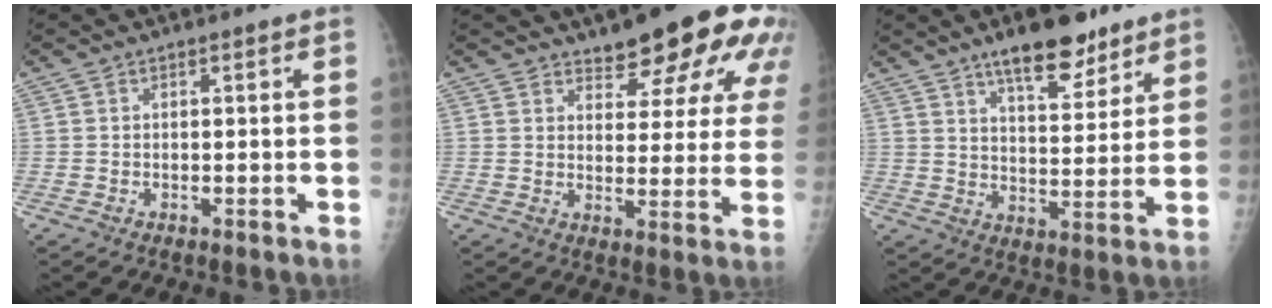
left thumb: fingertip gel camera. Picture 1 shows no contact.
{"total": 13.4, "force": [9.0, 5.1, 8.6], "torque": [-0.070, -0.044, 0.109]}
{"total": 12.5, "force": [8.8, 4.6, 7.7], "torque": [-0.083, -0.051, 0.136]}